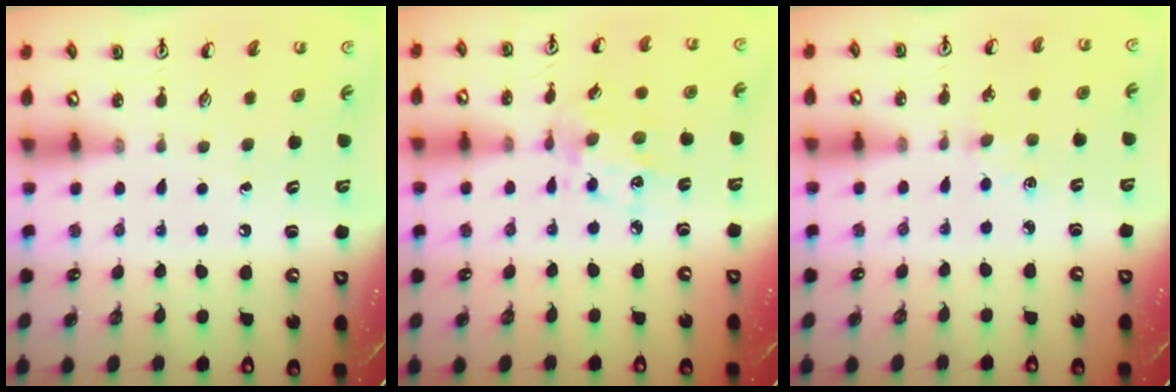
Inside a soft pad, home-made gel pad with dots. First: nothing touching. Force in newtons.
{"total": 7.1, "press": 7.1, "slide": 0.6}
{"total": 2.2, "press": 2.2, "slide": 0.4}